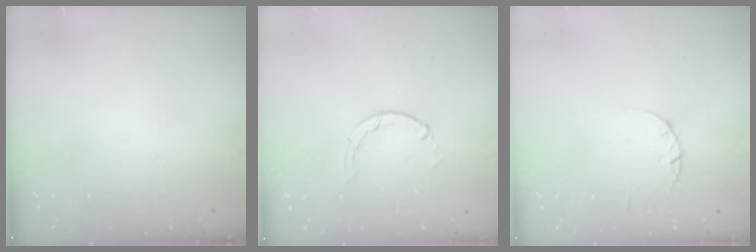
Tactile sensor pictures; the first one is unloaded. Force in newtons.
{"total": 0.6, "press": 0.6, "slide": 0.2}
{"total": 1.7, "press": 1.7, "slide": 0.3}